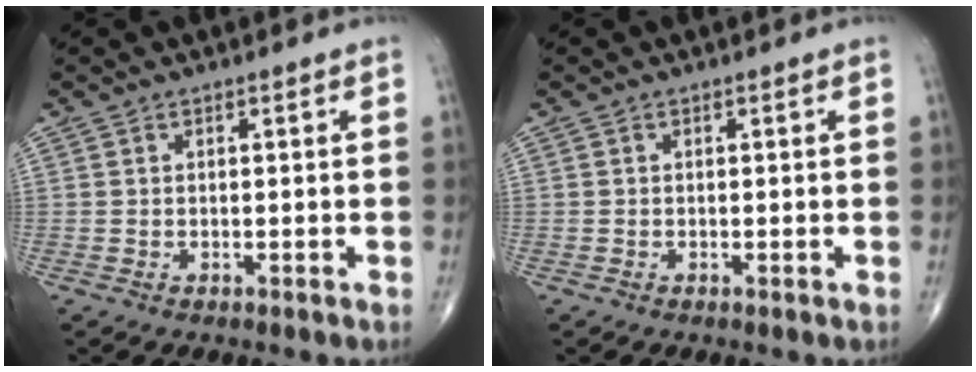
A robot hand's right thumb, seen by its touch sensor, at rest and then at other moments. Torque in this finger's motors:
{"motor_torque": [-0.28, -0.02, -0.15, -0.02, -0.02]}